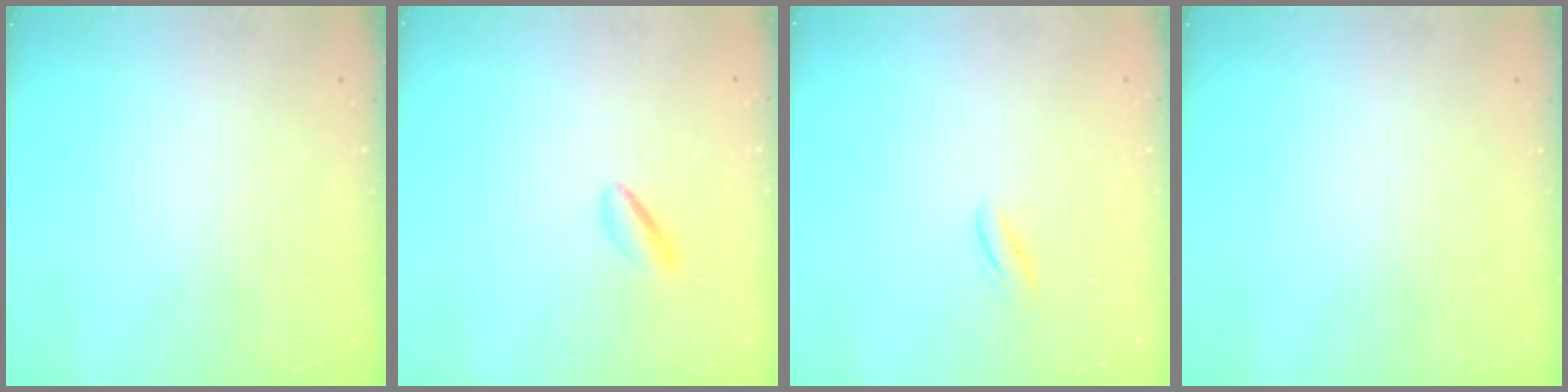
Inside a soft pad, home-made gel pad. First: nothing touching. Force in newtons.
{"total": 2.5, "press": 2.3, "slide": 1.0}
{"total": 2.6, "press": 2.5, "slide": 0.6}
{"total": 0.0}